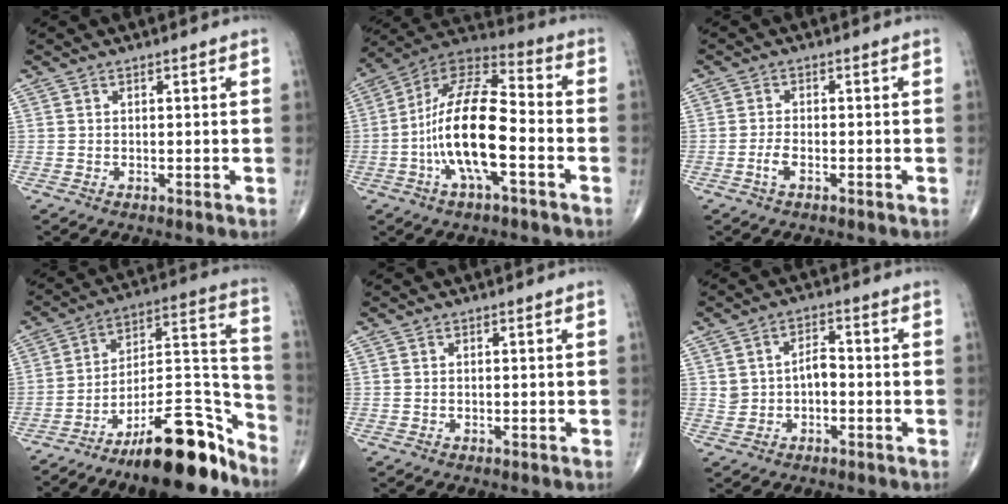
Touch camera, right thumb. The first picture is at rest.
{"total": 17.5, "force": [-4.5, 6.3, 15.7], "torque": [-0.295, 0.048, -0.087]}
{"total": 2.3, "force": [-1.2, 0.9, 1.8], "torque": [-0.041, 0.010, -0.025]}
{"total": 20.8, "force": [-14.9, 6.4, 13.0], "torque": [-0.153, 0.125, -0.241]}
{"total": 0.0}
{"total": 5.1, "force": [-0.4, 3.5, 3.7], "torque": [-0.055, 0.022, -0.006]}